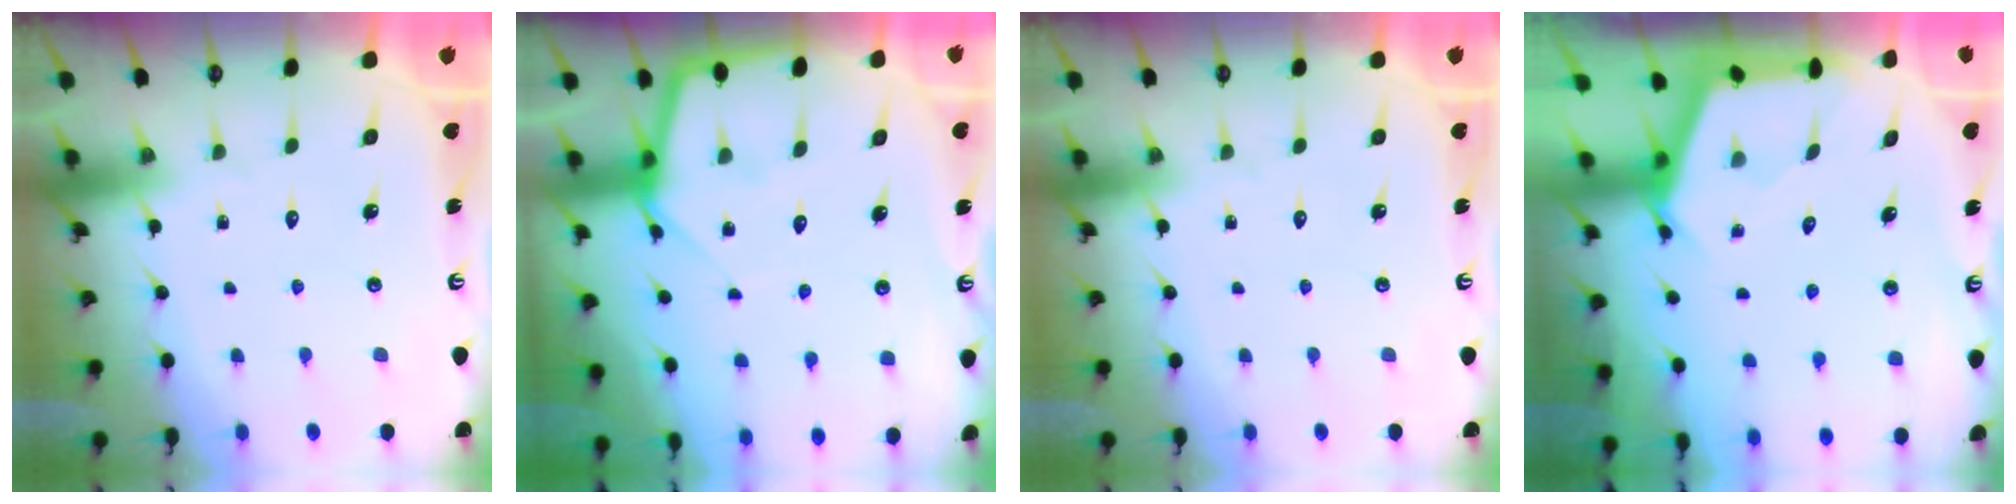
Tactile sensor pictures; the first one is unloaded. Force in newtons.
{"total": 5.6, "press": 5.6, "slide": 0.4}
{"total": 0.0}
{"total": 2.7, "press": 2.7, "slide": 0.3}